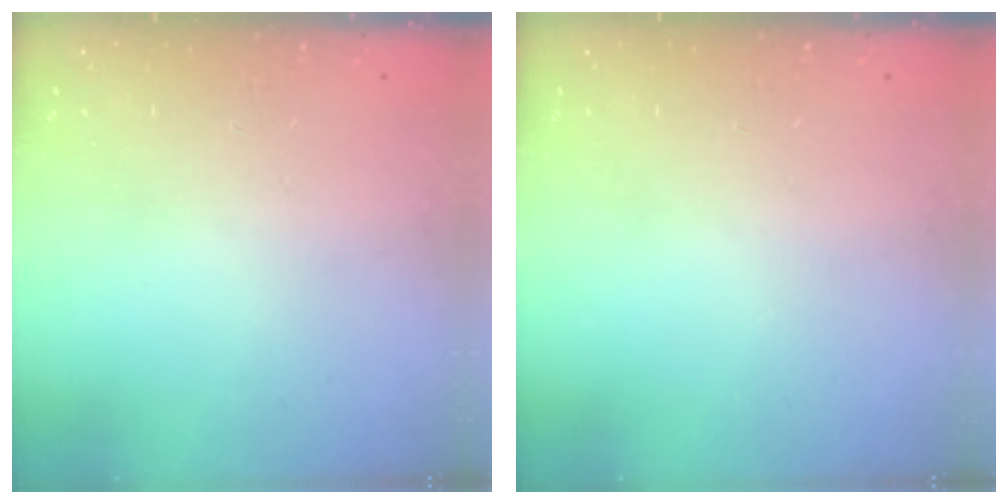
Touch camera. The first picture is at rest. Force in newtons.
{"total": 0.0}